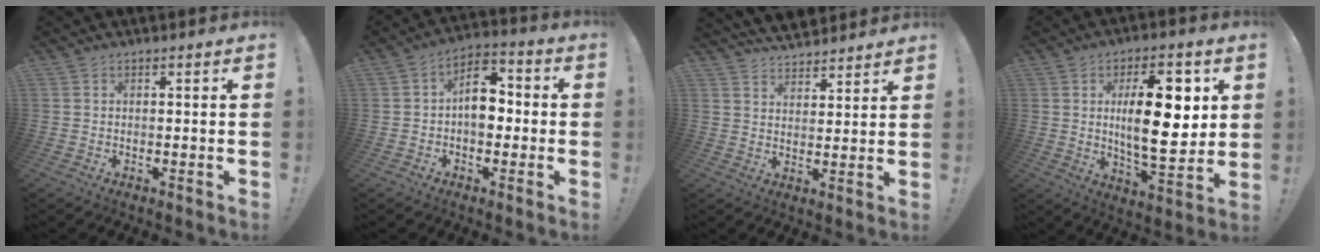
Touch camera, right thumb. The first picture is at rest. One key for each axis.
{"total": 10.4, "fx": -0.9, "fy": 7.0, "fz": 7.6, "tx": -0.112, "ty": 0.019, "tz": -0.013}
{"total": 6.2, "fx": 5.7, "fy": 2.3, "fz": 1.0, "tx": -0.026, "ty": -0.041, "tz": 0.107}
{"total": 18.8, "fx": 3.3, "fy": 7.8, "fz": 16.8, "tx": -0.258, "ty": -0.009, "tz": 0.042}